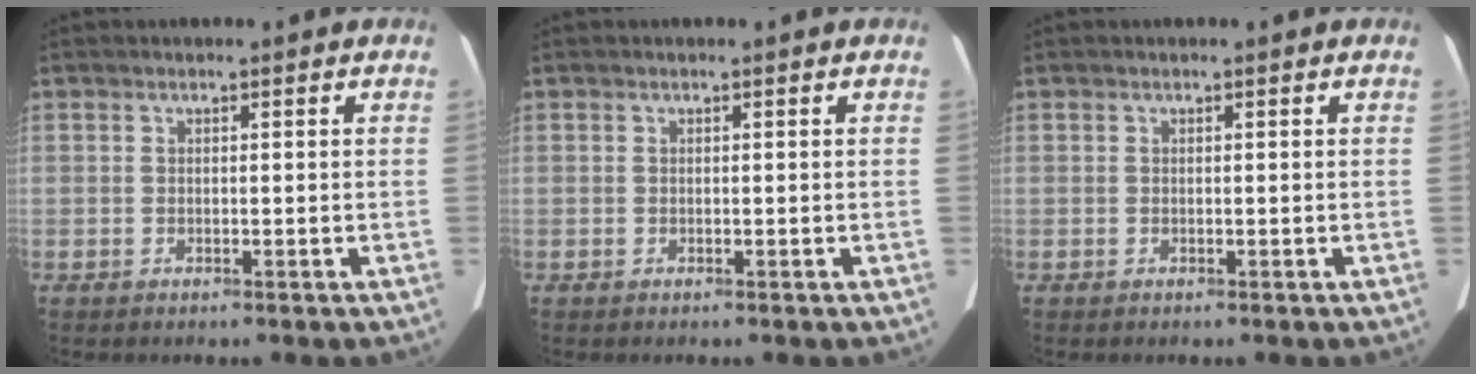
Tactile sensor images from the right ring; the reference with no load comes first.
{"total": 0.0}
{"total": 0.0}